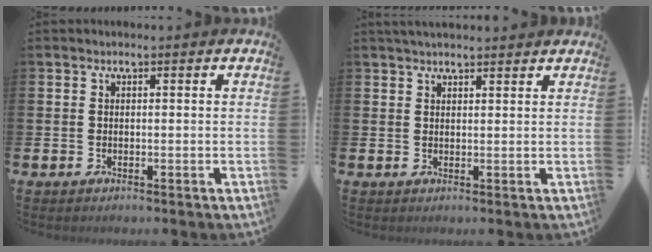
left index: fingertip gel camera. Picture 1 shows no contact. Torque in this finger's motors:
{"motor_torque": [0.93, -1.21, 0.22, 0.09]}